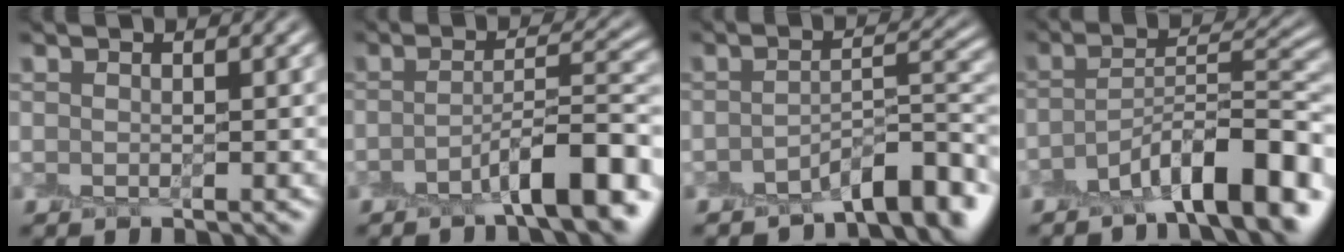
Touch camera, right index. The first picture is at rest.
{"total": 6.6, "force": [-3.4, 1.5, 5.4], "torque": [-0.076, 0.016, -0.057]}
{"total": 5.3, "force": [-3.7, 1.6, 3.5], "torque": [-0.038, 0.011, -0.058]}
{"total": 9.0, "force": [-5.3, 2.3, 6.9], "torque": [-0.099, 0.014, -0.091]}